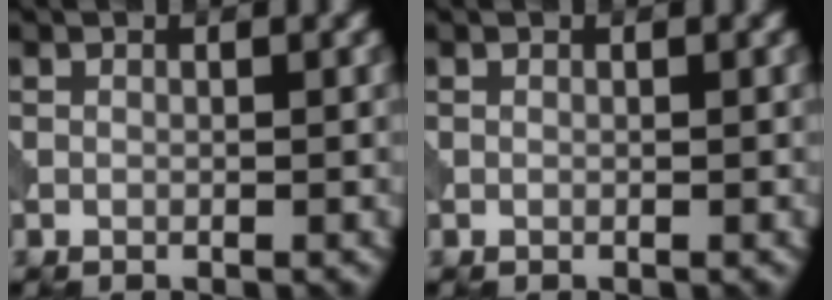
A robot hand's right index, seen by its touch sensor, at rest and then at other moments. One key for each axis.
{"total": 0.0}